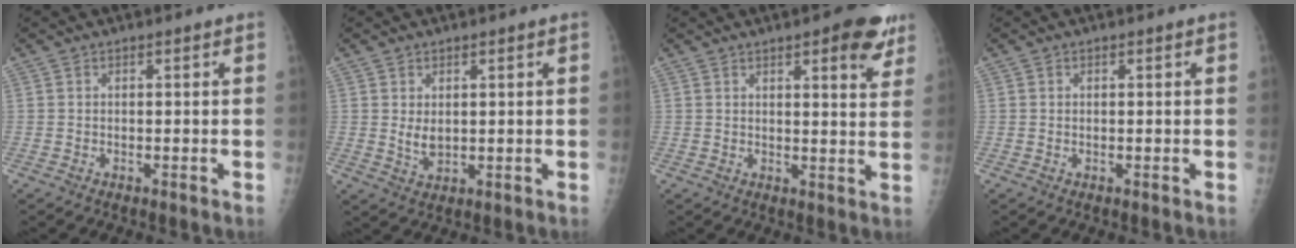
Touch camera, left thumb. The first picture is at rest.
{"total": 3.3, "force": [0.7, 2.0, 2.5], "torque": [-0.034, -0.011, 0.019]}
{"total": 8.5, "force": [4.9, 2.6, 6.5], "torque": [-0.056, -0.020, 0.057]}
{"total": 0.0}